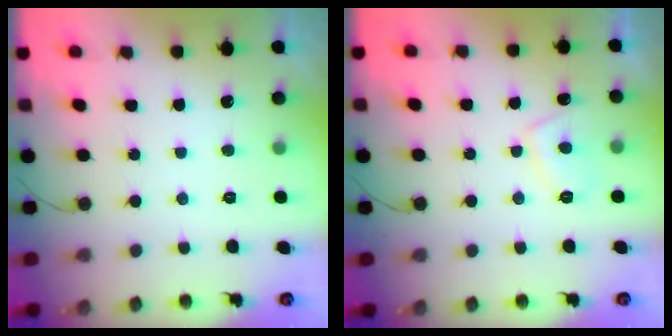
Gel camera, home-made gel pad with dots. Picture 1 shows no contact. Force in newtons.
{"total": 3.9, "press": 3.8, "slide": 1.0}